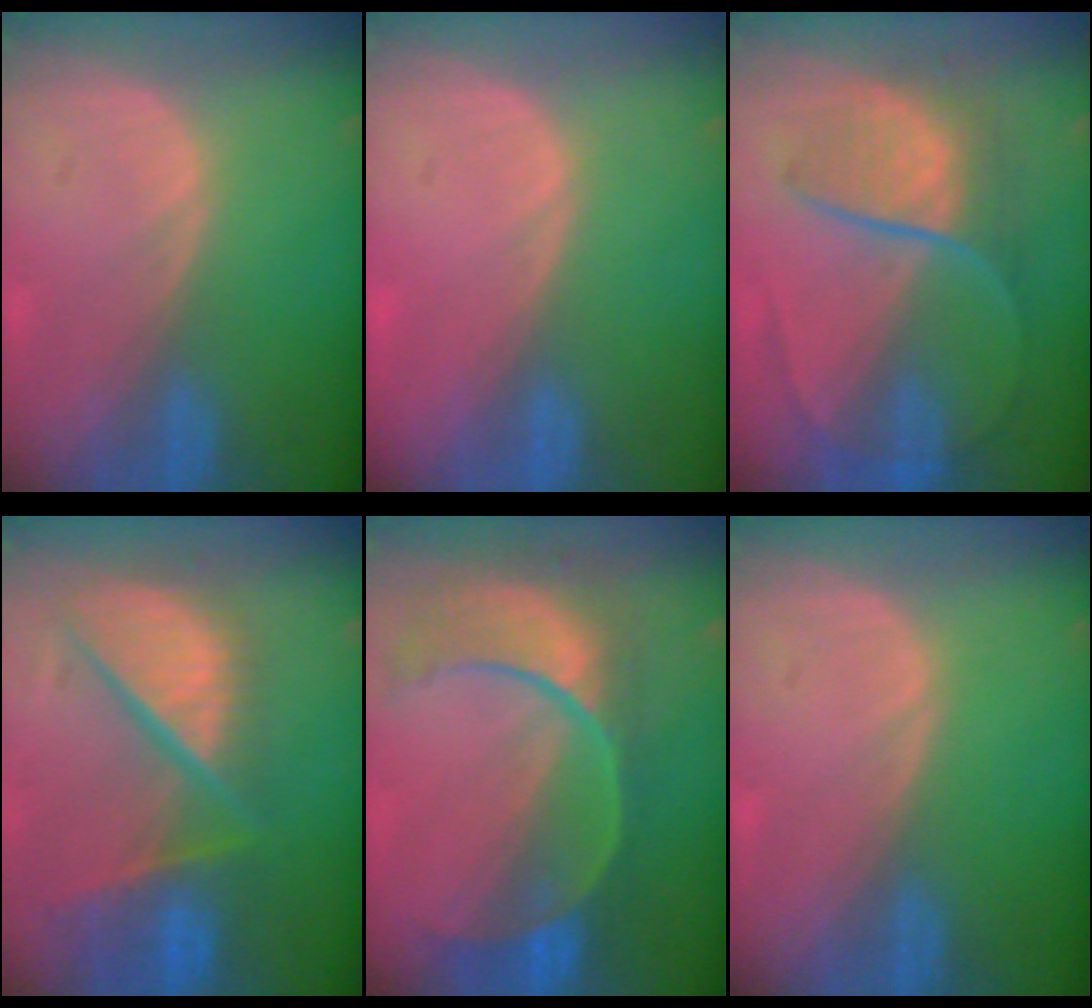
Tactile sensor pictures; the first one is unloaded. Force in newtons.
{"total": 0.6, "press": 0.0, "slide": 0.6}
{"total": 8.2, "press": 7.3, "slide": 3.7}
{"total": 12.1, "press": 9.9, "slide": 6.9}
{"total": 11.2, "press": 9.4, "slide": 6.2}
{"total": 0.0}